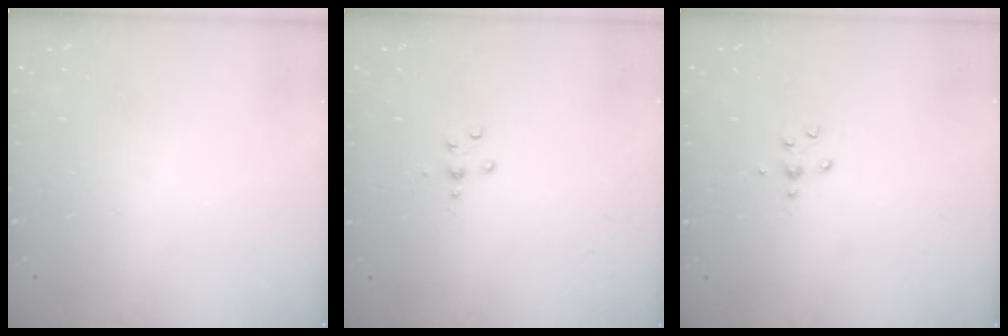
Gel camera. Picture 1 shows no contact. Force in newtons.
{"total": 3.4, "press": 3.4, "slide": 0.4}
{"total": 3.7, "press": 3.7, "slide": 0.6}